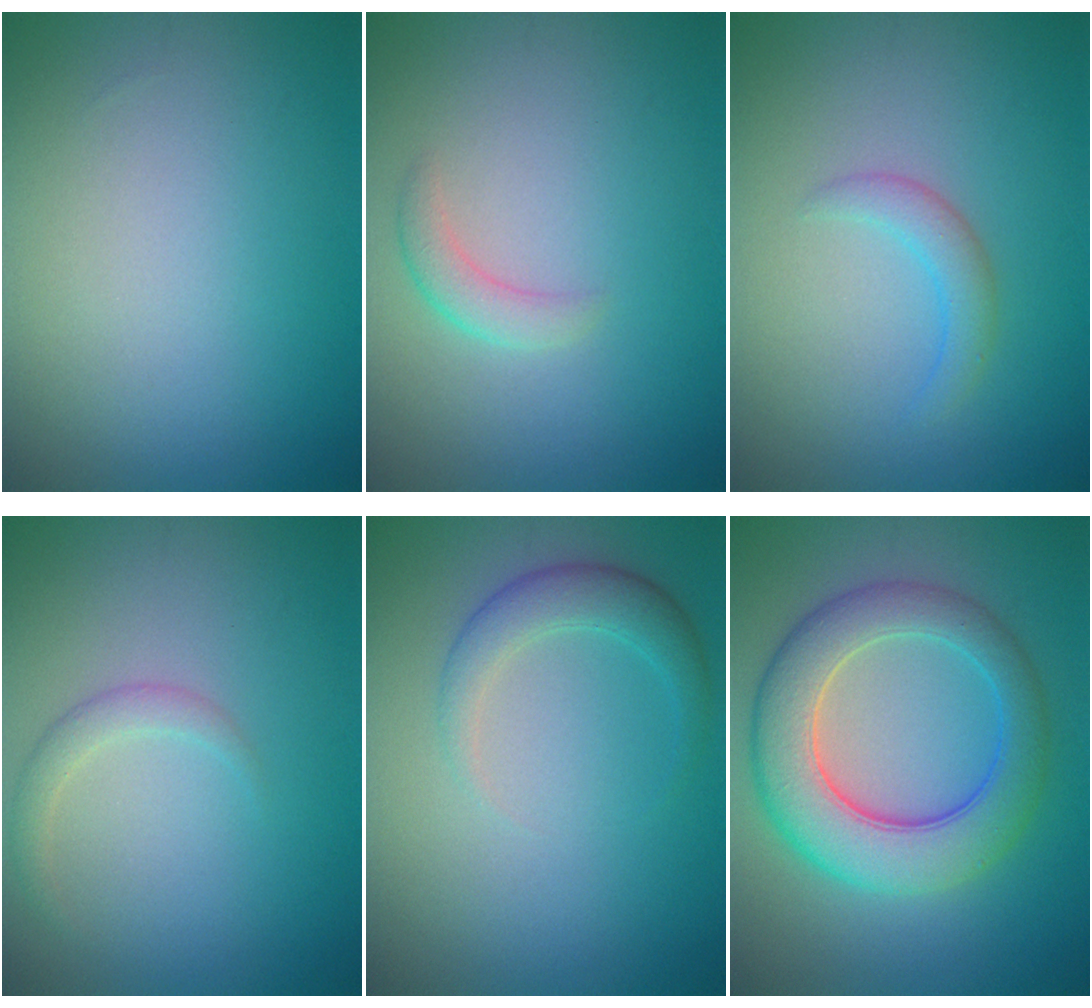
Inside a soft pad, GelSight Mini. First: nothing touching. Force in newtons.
{"total": 1.7, "press": 1.7, "slide": 0.1}
{"total": 1.9, "press": 1.8, "slide": 0.3}
{"total": 1.5, "press": 1.5, "slide": 0.0}
{"total": 2.7, "press": 2.6, "slide": 0.4}
{"total": 7.9, "press": 7.9, "slide": 0.1}